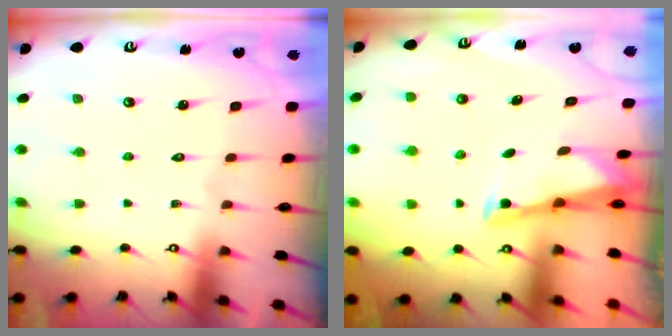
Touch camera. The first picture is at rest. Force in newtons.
{"total": 2.5, "press": 2.5, "slide": 0.1}